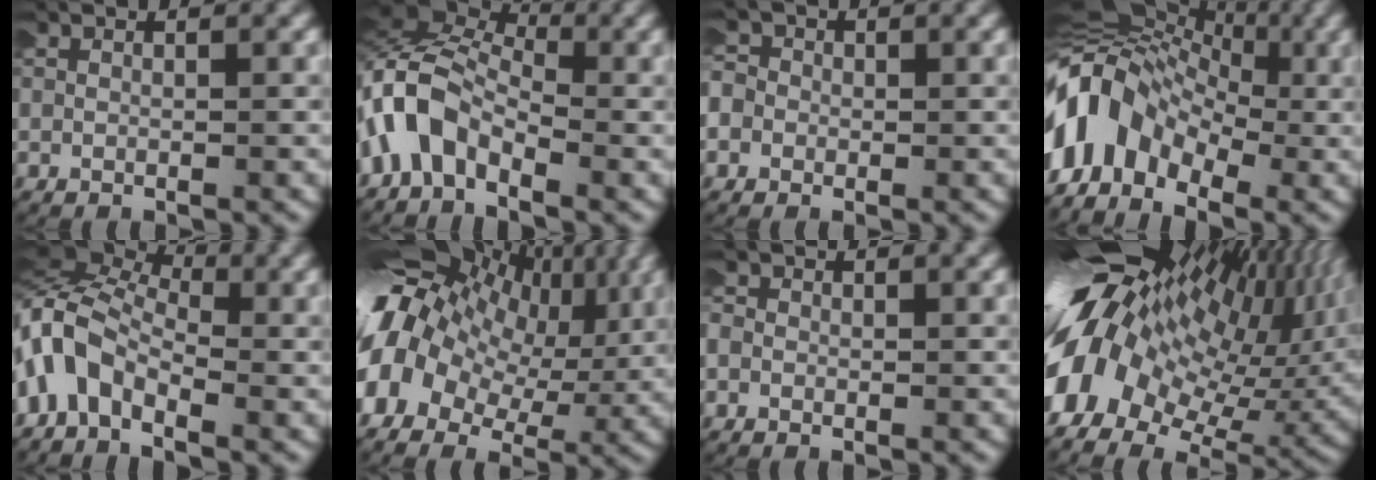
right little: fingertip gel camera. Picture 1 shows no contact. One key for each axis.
{"total": 7.2, "fx": -0.5, "fy": 5.4, "fz": 4.7, "tx": -0.129, "ty": -0.008, "tz": -0.010}
{"total": 4.2, "fx": 0.1, "fy": 3.9, "fz": 1.5, "tx": -0.042, "ty": 0.007, "tz": -0.013}
{"total": 13.7, "fx": -0.1, "fy": 11.3, "fz": 7.7, "tx": -0.201, "ty": -0.009, "tz": -0.009}
{"total": 7.1, "fx": -0.7, "fy": 5.7, "fz": 4.2, "tx": -0.122, "ty": -0.015, "tz": -0.013}
{"total": 16.8, "fx": 3.2, "fy": 12.8, "fz": 10.4, "tx": -0.187, "ty": 0.030, "tz": 0.022}
{"total": 2.3, "fx": 0.2, "fy": 2.2, "fz": 0.8, "tx": -0.024, "ty": 0.004, "tz": -0.007}
{"total": 21.1, "fx": 2.3, "fy": 15.2, "fz": 14.4, "tx": -0.200, "ty": 0.035, "tz": 0.008}